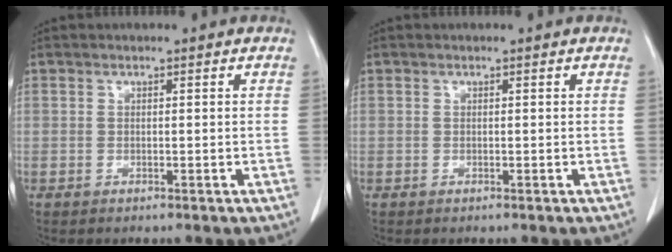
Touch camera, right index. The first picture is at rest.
{"total": 0.0}